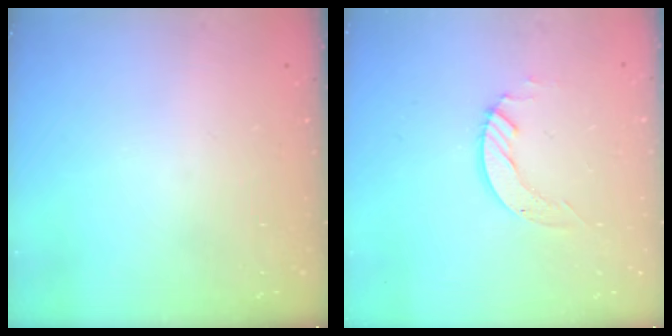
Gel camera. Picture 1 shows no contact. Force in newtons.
{"total": 4.2, "press": 4.2, "slide": 0.2}